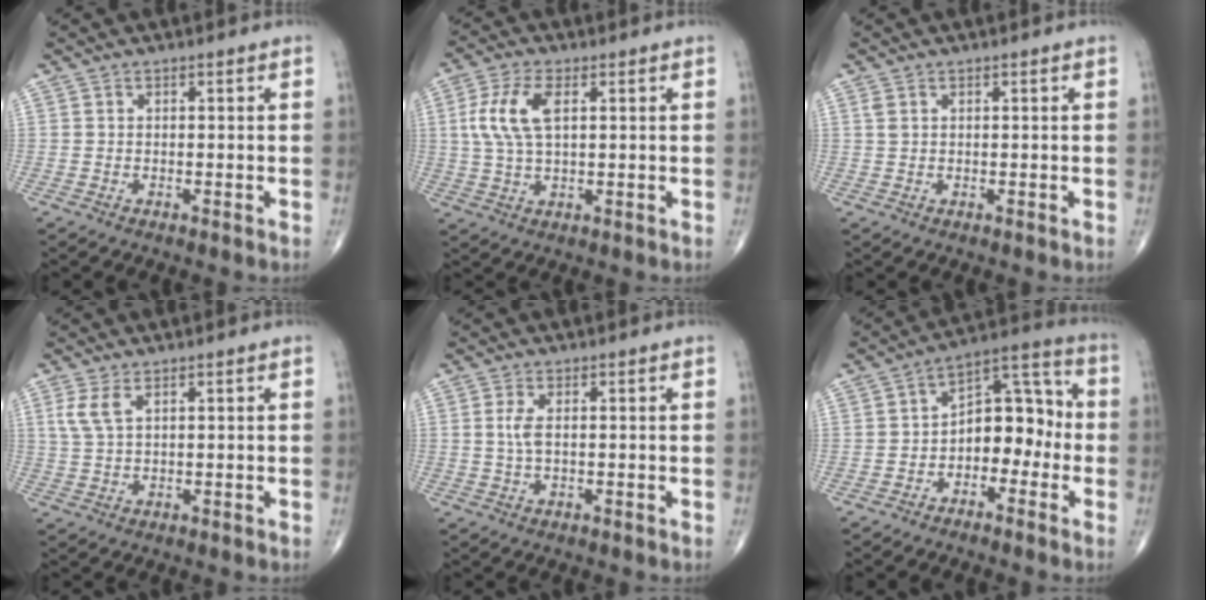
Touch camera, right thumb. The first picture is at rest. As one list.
[{"total": 8.7, "force": [2.1, 4.1, 7.4], "torque": [-0.167, 0.005, 0.041]}, {"total": 1.0, "force": [0.5, 0.5, 0.8], "torque": [-0.021, 0.010, 0.013]}, {"total": 3.8, "force": [1.7, 1.6, 3.0], "torque": [-0.073, 0.004, 0.043]}, {"total": 2.8, "force": [0.4, 1.1, 2.6], "torque": [-0.064, 0.001, 0.008]}, {"total": 11.1, "force": [-2.3, 7.1, 8.3], "torque": [-0.086, 0.050, -0.050]}]